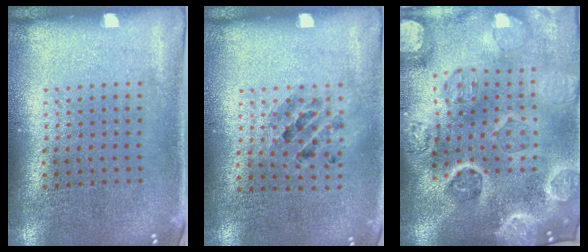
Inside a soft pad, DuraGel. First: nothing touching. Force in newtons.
{"total": 0.9, "press": 0.9, "slide": 0.1}
{"total": 5.4, "press": 4.6, "slide": 2.7}